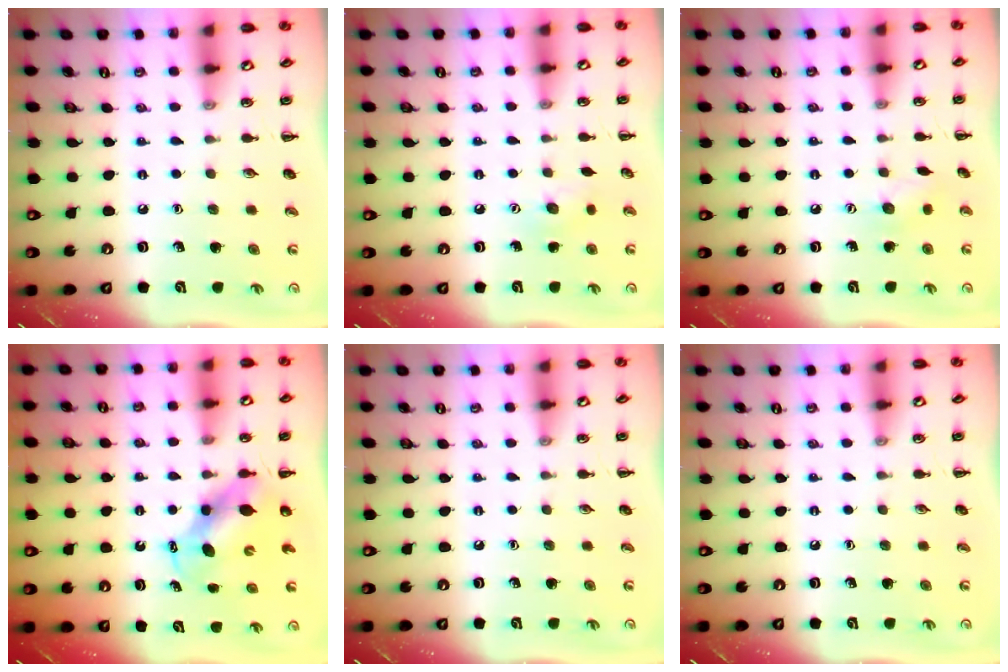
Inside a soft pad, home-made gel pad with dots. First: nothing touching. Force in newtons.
{"total": 6.7, "press": 6.5, "slide": 1.4}
{"total": 6.7, "press": 6.5, "slide": 1.4}
{"total": 6.4, "press": 6.3, "slide": 0.9}
{"total": 0.0}
{"total": 0.0}